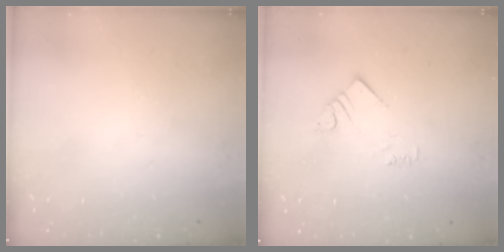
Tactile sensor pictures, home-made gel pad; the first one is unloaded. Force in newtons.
{"total": 3.3, "press": 3.2, "slide": 0.6}